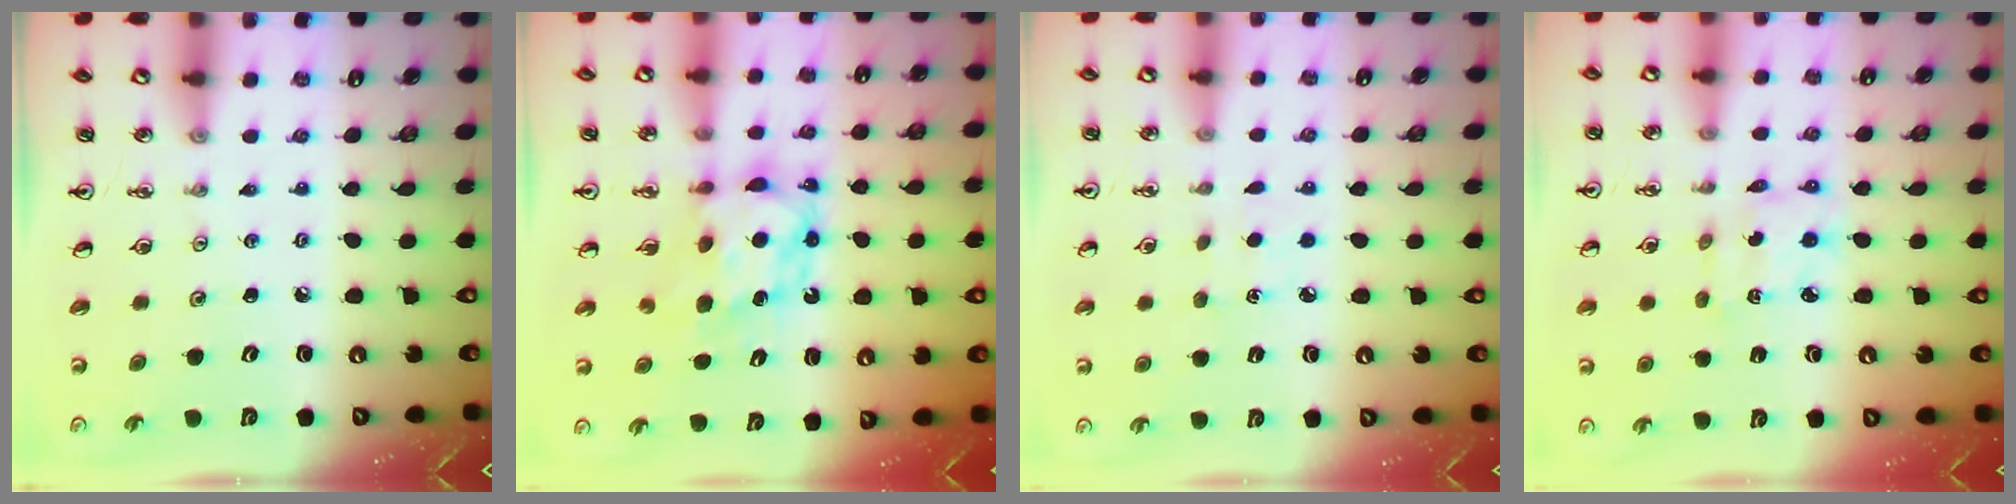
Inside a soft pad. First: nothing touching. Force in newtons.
{"total": 6.5, "press": 6.5, "slide": 0.3}
{"total": 2.4, "press": 2.4, "slide": 0.3}
{"total": 2.4, "press": 2.4, "slide": 0.2}